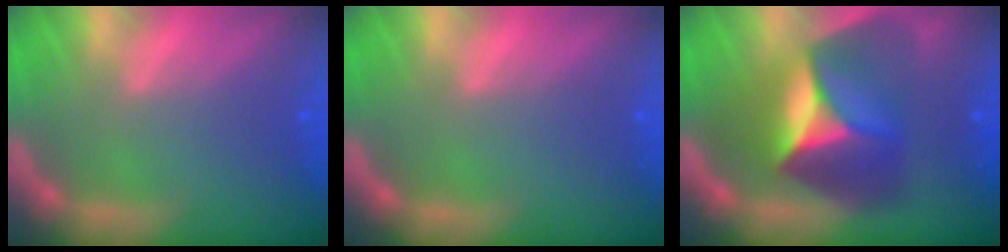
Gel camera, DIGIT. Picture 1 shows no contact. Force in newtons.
{"total": 0.0}
{"total": 9.5}